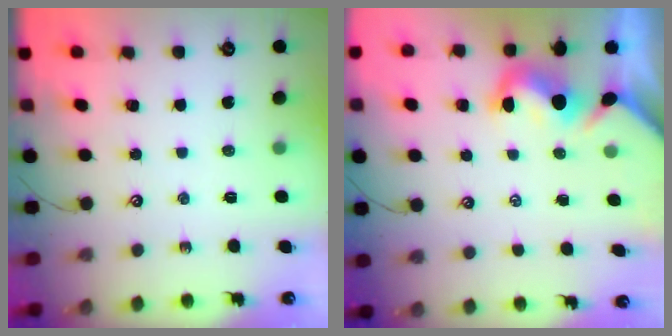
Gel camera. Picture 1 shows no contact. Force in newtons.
{"total": 2.1, "press": 1.9, "slide": 1.0}